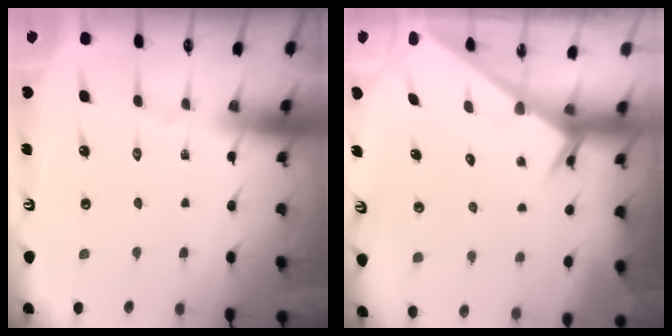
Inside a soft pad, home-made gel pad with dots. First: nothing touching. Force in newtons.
{"total": 2.5, "press": 2.5, "slide": 0.1}